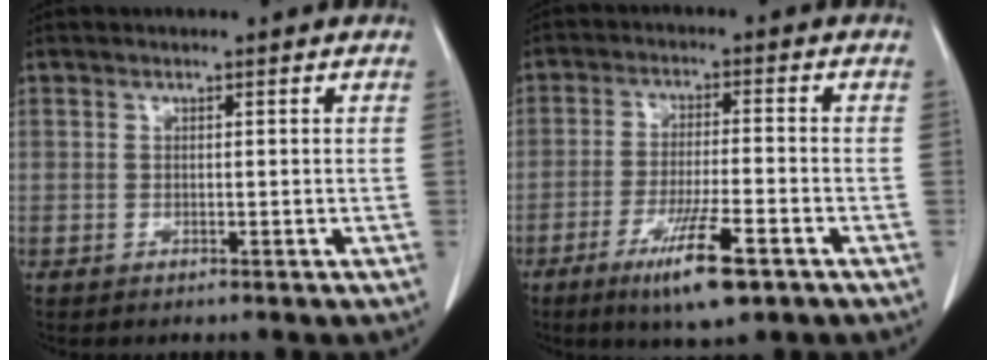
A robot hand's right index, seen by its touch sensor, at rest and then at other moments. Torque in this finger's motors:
{"motor_torque": [1.16, -0.71, 0.28, 0.06]}